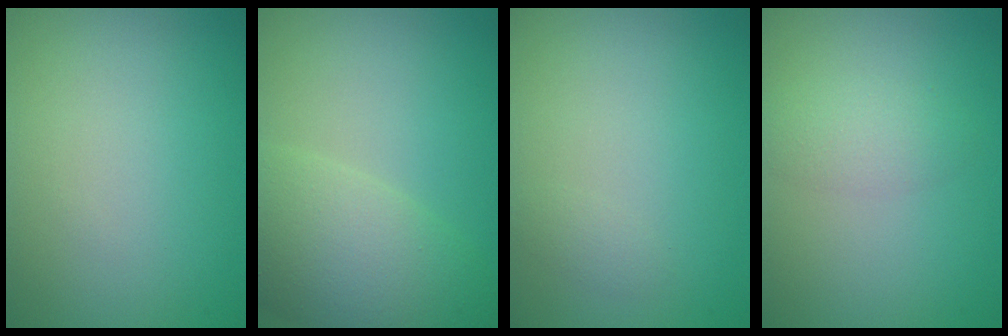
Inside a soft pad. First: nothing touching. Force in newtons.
{"total": 7.0, "press": 7.0, "slide": 0.6}
{"total": 0.7, "press": 0.7, "slide": 0.0}
{"total": 2.0, "press": 2.0, "slide": 0.0}